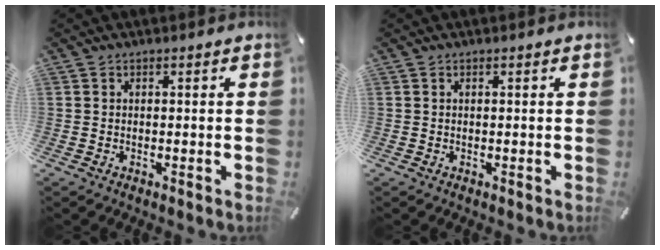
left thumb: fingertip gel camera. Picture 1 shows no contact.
{"total": 0.0}